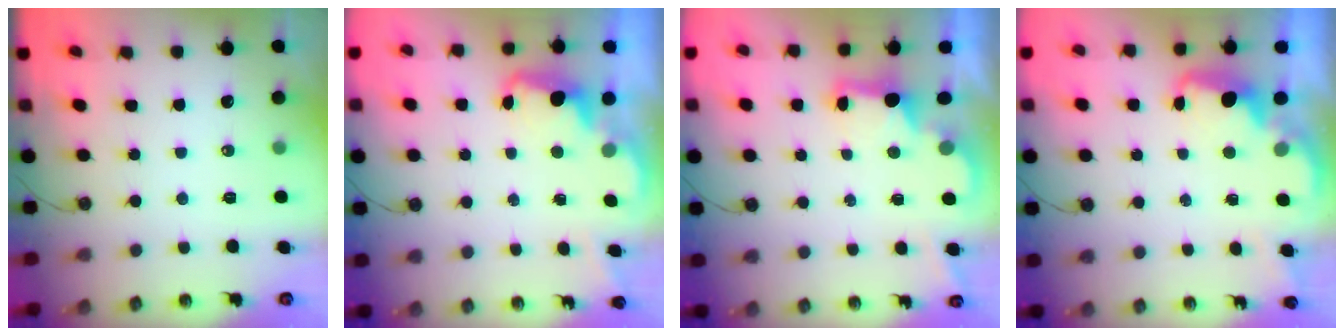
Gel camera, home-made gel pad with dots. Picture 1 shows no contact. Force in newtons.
{"total": 2.2, "press": 2.1, "slide": 0.7}
{"total": 2.4, "press": 2.3, "slide": 0.7}
{"total": 2.1, "press": 2.1, "slide": 0.6}